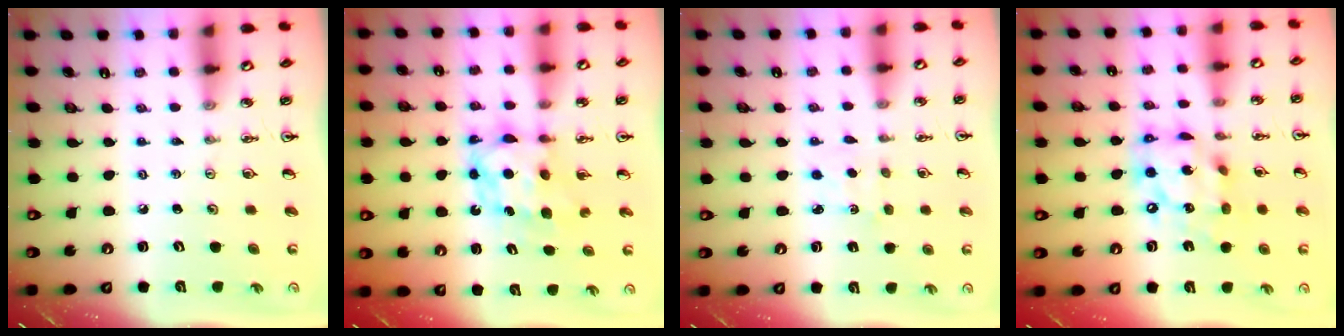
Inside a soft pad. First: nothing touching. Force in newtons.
{"total": 6.8, "press": 6.8, "slide": 0.2}
{"total": 2.7, "press": 2.7, "slide": 0.4}
{"total": 14.6, "press": 14.5, "slide": 1.2}